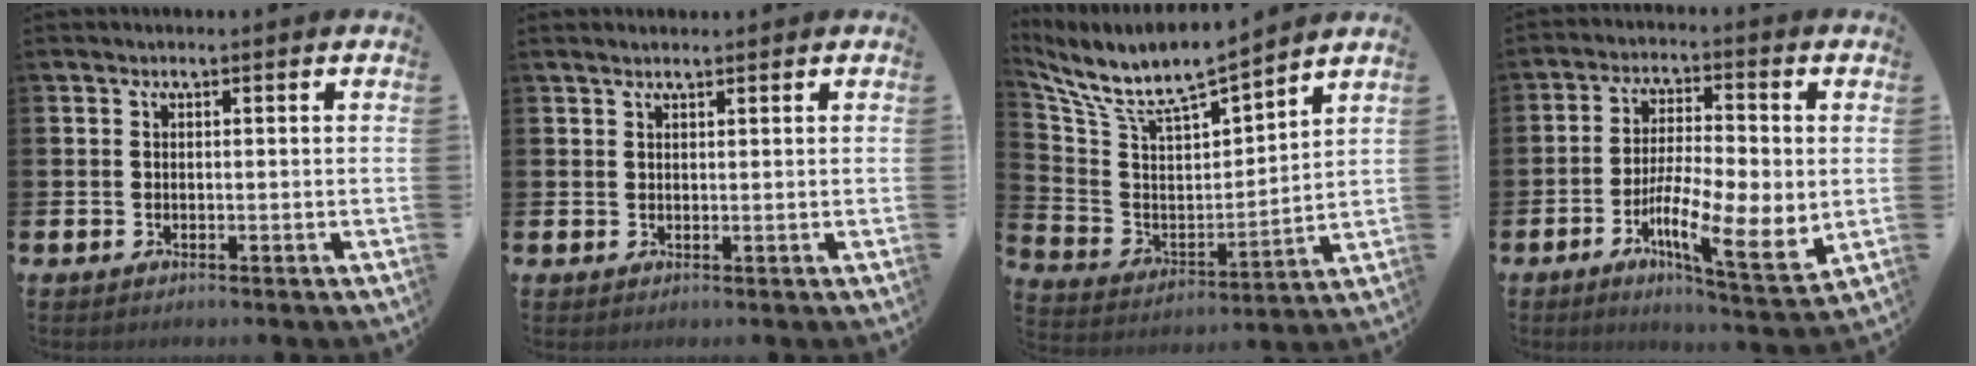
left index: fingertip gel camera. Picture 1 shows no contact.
{"total": 1.5, "force": [1.3, 0.4, 0.4], "torque": [0.001, -0.001, 0.022]}
{"total": 7.9, "force": [7.3, 1.2, 2.6], "torque": [-0.085, -0.062, 0.120]}
{"total": 9.2, "force": [-1.9, 2.0, 8.8], "torque": [-0.139, -0.027, -0.032]}